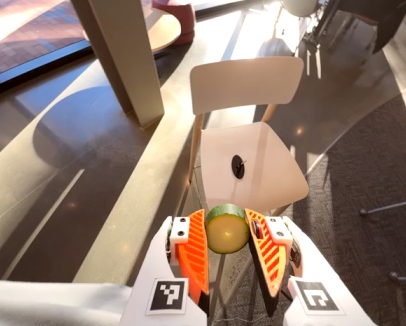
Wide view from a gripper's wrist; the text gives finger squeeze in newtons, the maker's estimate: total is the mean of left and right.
{"total": 11.2, "left": 11.6, "right": 10.8}